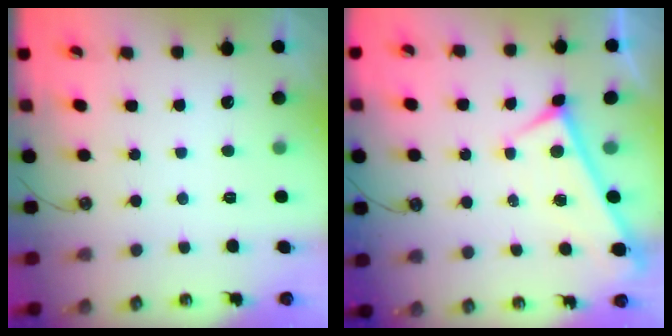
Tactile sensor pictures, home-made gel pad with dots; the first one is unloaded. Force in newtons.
{"total": 0.0}